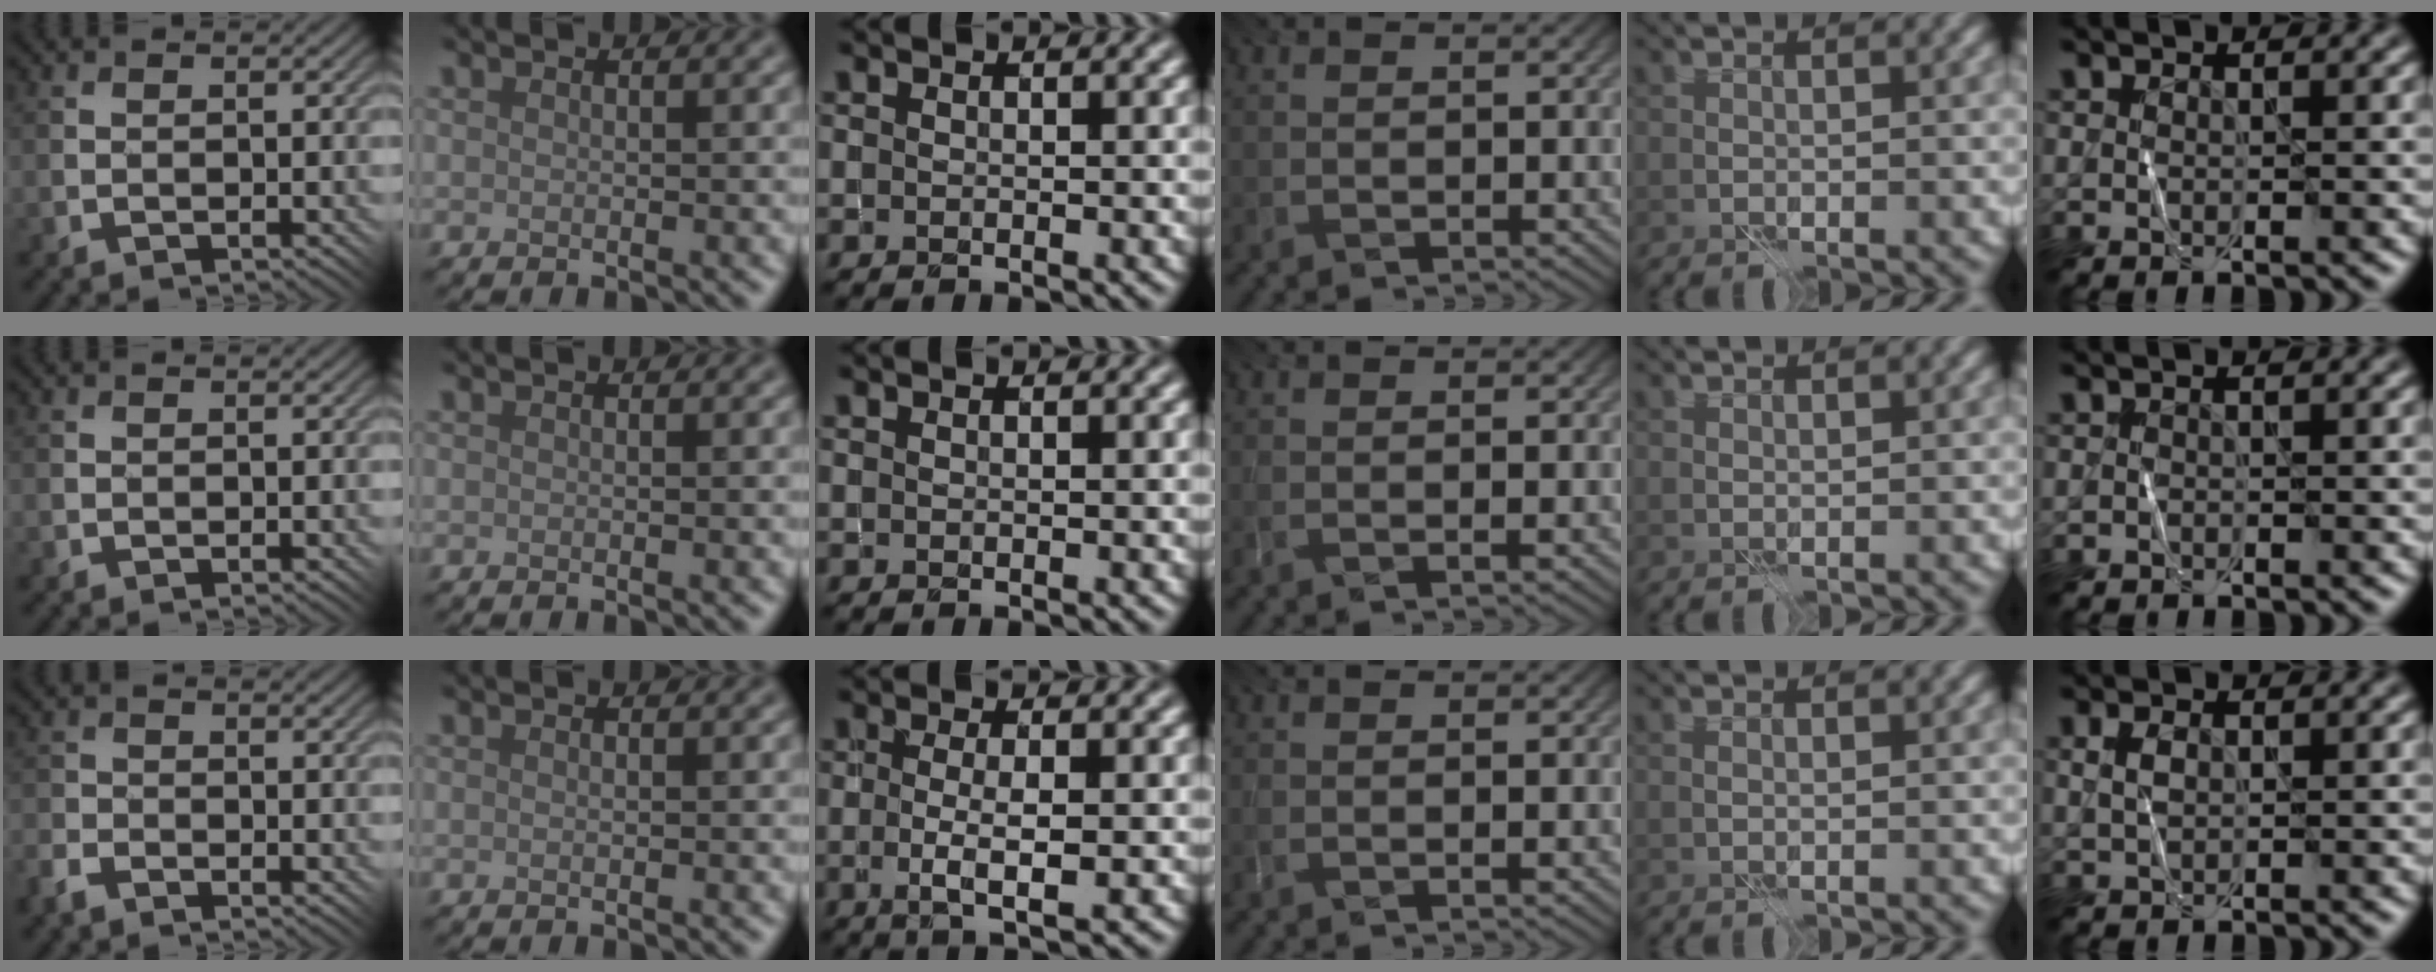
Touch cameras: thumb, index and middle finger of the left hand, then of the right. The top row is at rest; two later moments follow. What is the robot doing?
{"motion": "fold", "object": "shorts"}